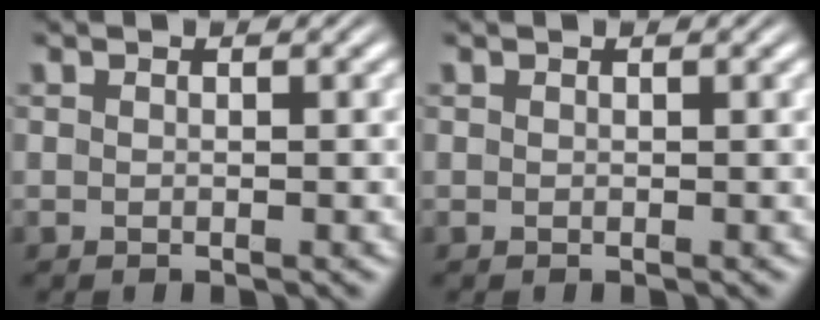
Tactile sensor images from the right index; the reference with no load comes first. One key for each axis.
{"total": 0.0}